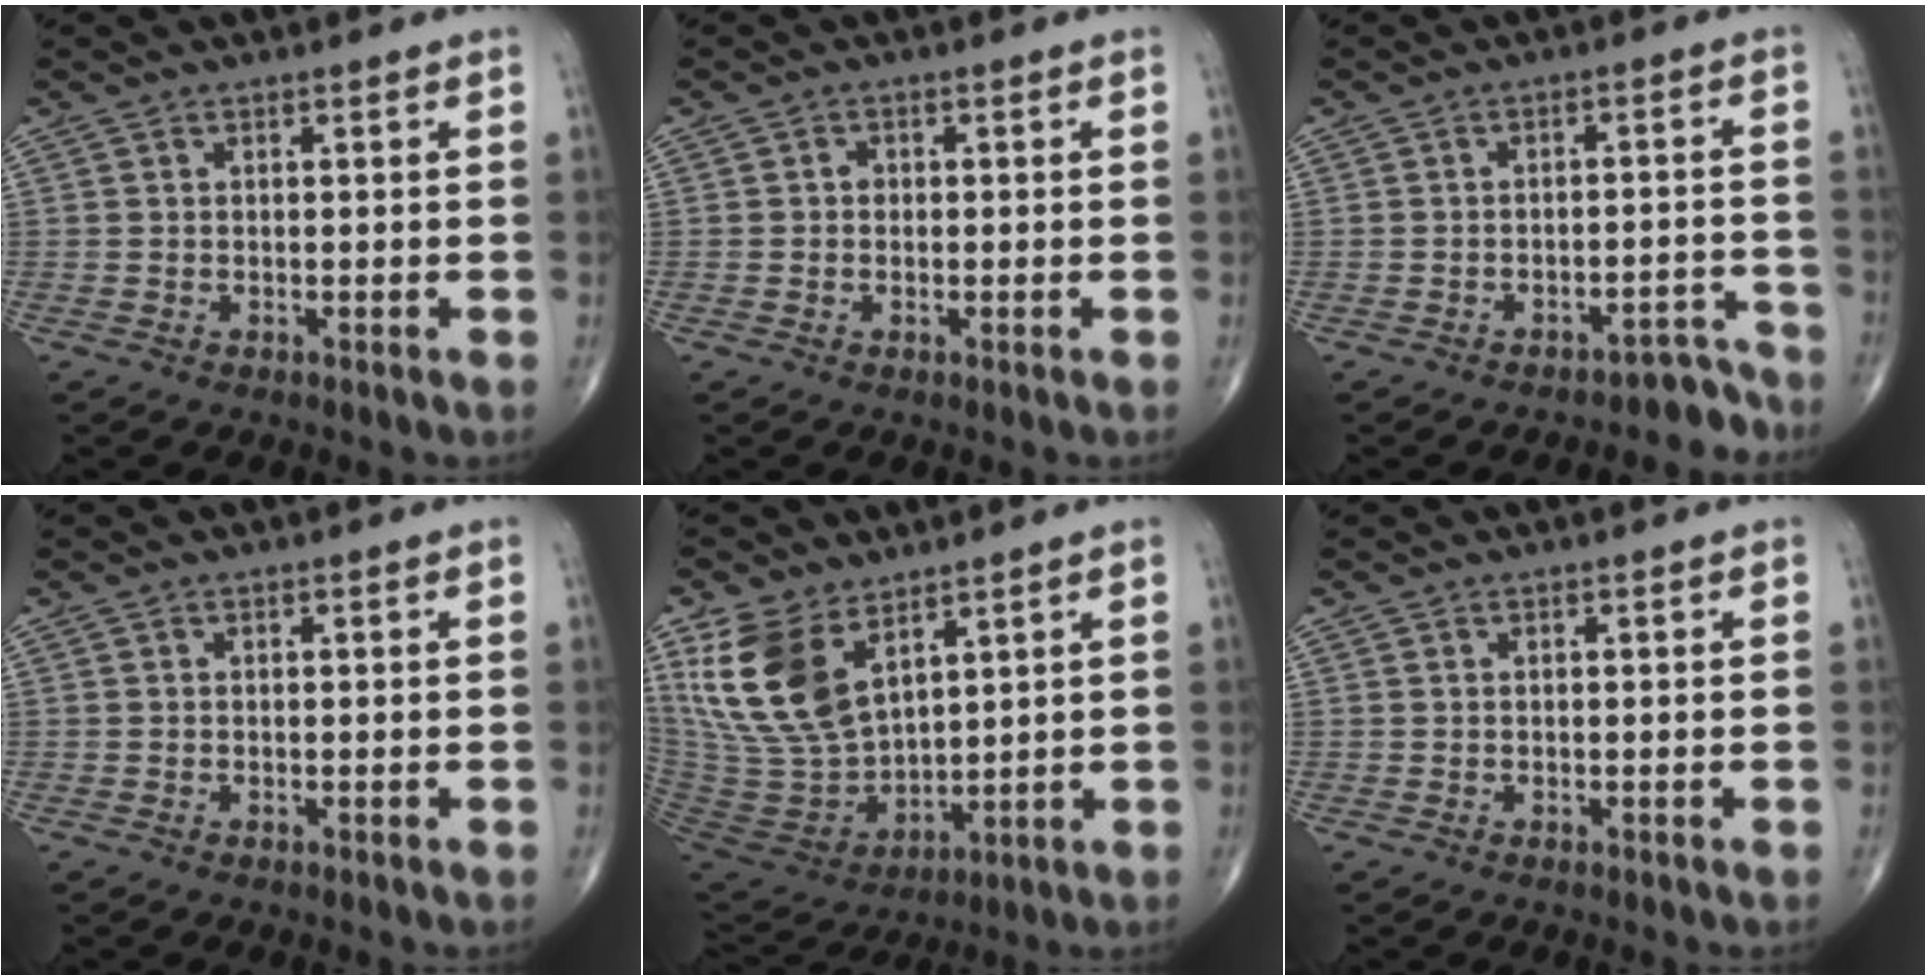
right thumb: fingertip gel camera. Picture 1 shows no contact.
{"total": 1.3, "force": [-0.1, 1.1, 0.7], "torque": [-0.005, 0.002, -0.003]}
{"total": 5.5, "force": [-5.0, 2.2, -0.1], "torque": [0.030, 0.081, -0.066]}
{"total": 0.0}
{"total": 17.4, "force": [8.9, 9.6, 11.5], "torque": [-0.223, -0.046, 0.194]}
{"total": 0.0}